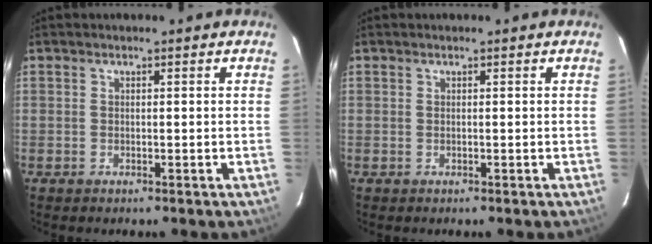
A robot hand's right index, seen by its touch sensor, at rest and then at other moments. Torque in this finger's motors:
{"motor_torque": [0.00, 0.00, 0.00, 0.00]}